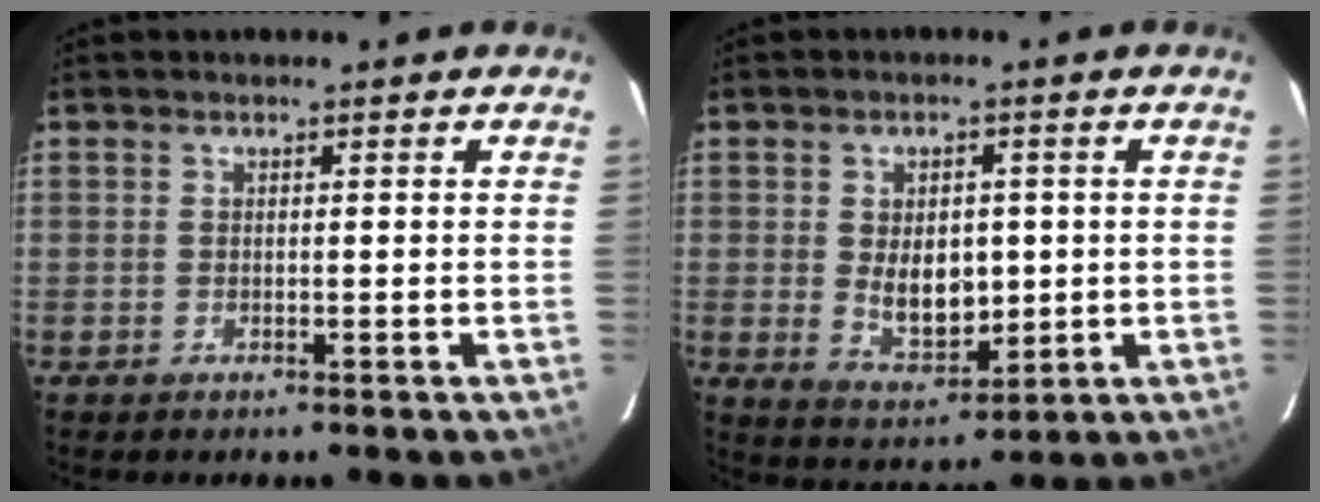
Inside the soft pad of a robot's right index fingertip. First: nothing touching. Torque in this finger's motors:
{"motor_torque": [0.51, -0.31, 0.39, 0.06]}